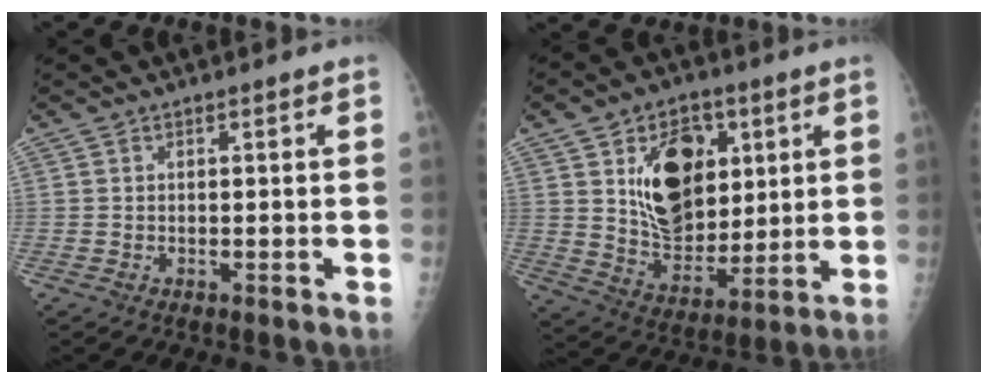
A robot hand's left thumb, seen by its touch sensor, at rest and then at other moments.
{"total": 16.7, "force": [5.1, 11.2, 11.2], "torque": [-0.125, -0.031, 0.098]}